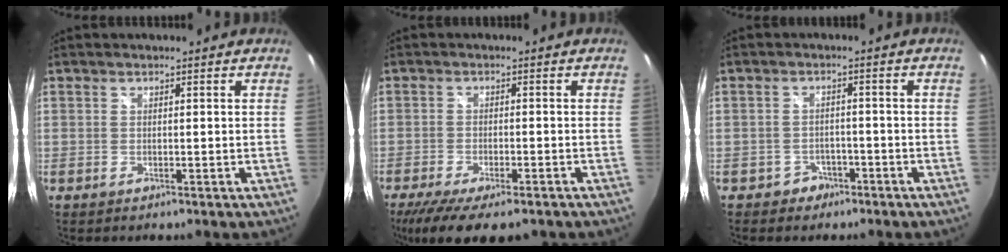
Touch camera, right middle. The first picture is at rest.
{"total": 12.0, "force": [-9.0, 3.2, 7.2], "torque": [-0.155, -0.045, -0.146]}
{"total": 3.6, "force": [-2.3, 2.8, 0.2], "torque": [-0.011, 0.013, -0.032]}